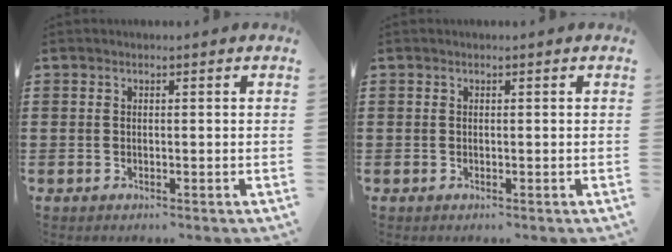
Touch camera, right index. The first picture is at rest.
{"total": 0.0}